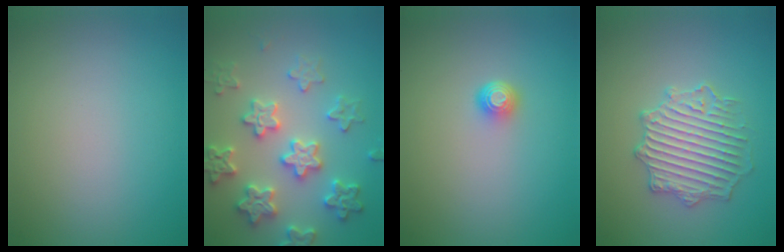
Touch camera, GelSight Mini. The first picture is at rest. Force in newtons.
{"total": 5.9, "press": 5.8, "slide": 1.2}
{"total": 1.4, "press": 1.1, "slide": 1.0}
{"total": 4.2, "press": 4.1, "slide": 1.0}